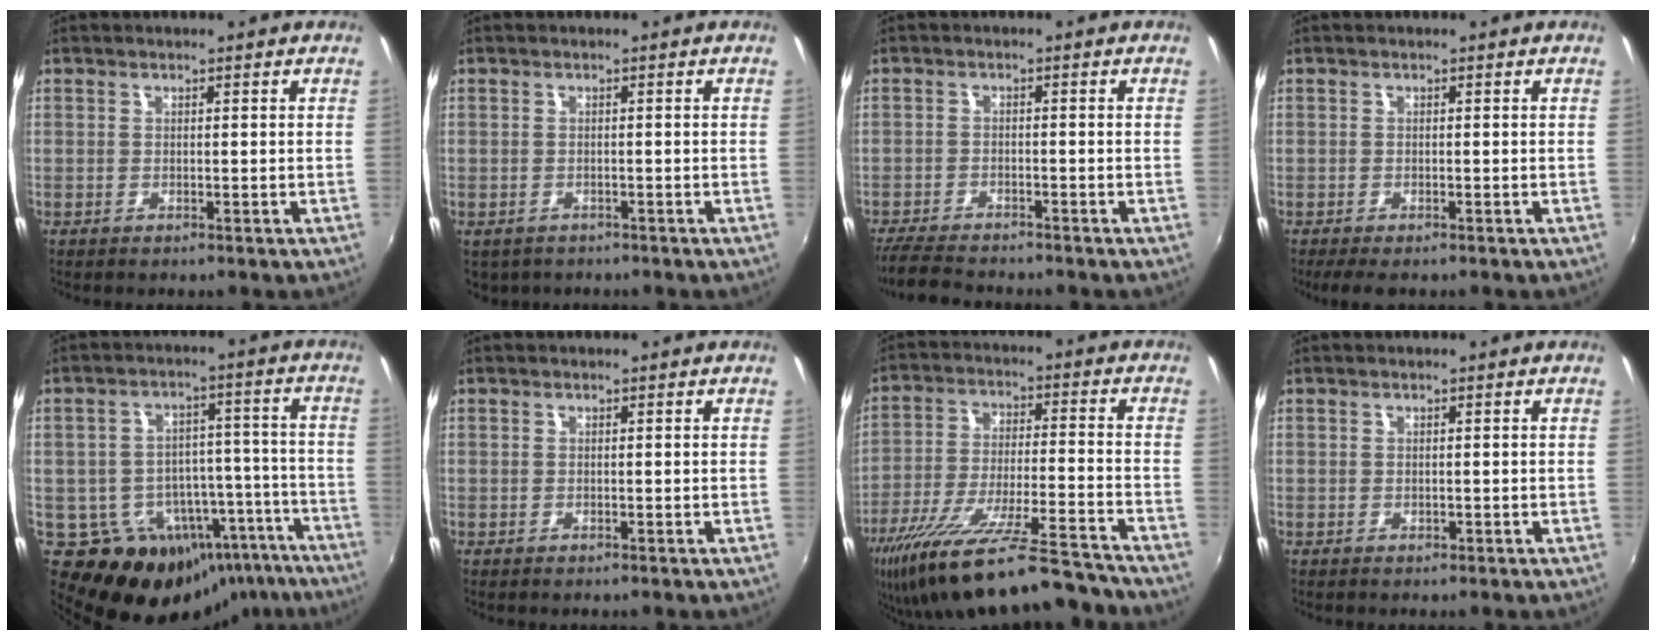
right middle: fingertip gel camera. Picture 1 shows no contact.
{"total": 2.6, "force": [-1.5, 1.8, 1.0], "torque": [-0.025, -0.009, -0.017]}
{"total": 6.9, "force": [-6.4, 1.3, 2.4], "torque": [-0.074, -0.019, -0.111]}
{"total": 3.2, "force": [-2.3, 1.0, 2.0], "torque": [-0.038, -0.019, -0.035]}
{"total": 20.3, "force": [-14.0, 12.6, 7.6], "torque": [-0.132, 0.040, -0.166]}
{"total": 0.0}
{"total": 23.5, "force": [-19.9, 2.9, 12.1], "torque": [-0.226, -0.056, -0.316]}
{"total": 0.0}